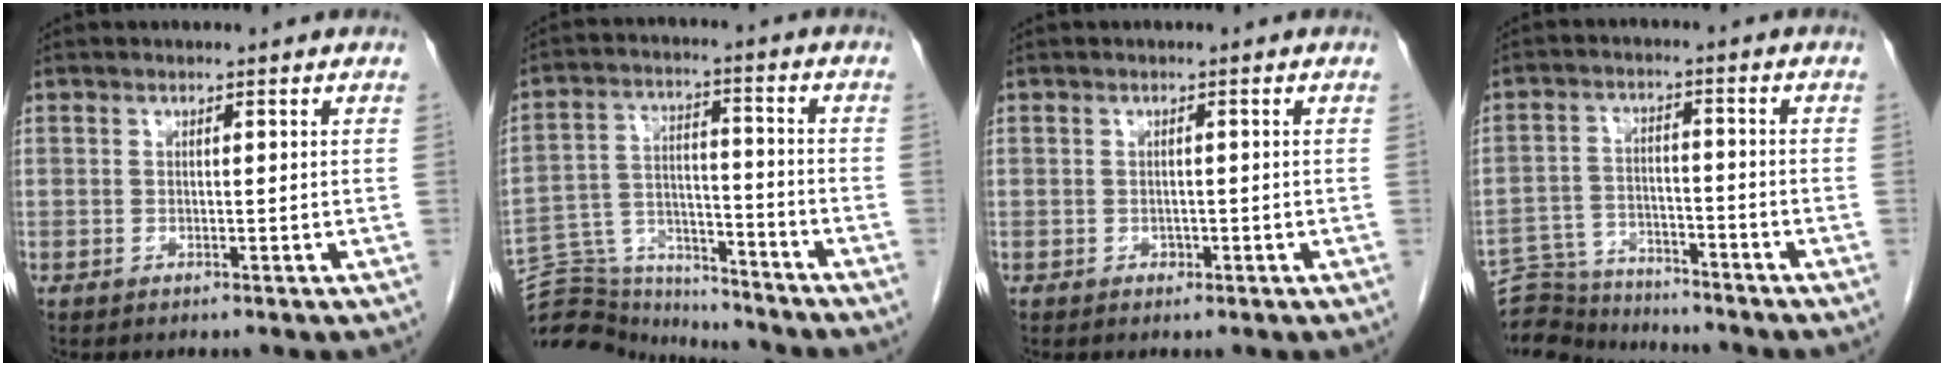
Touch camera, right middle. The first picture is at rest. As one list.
[{"total": 14.3, "force": [-14.1, 2.1, 1.5], "torque": [-0.032, 0.036, -0.232]}, {"total": 0.7, "force": [-0.3, 0.5, 0.3], "torque": [-0.005, 0.001, -0.004]}, {"total": 10.5, "force": [-10.3, 1.8, 0.7], "torque": [-0.011, 0.019, -0.173]}]